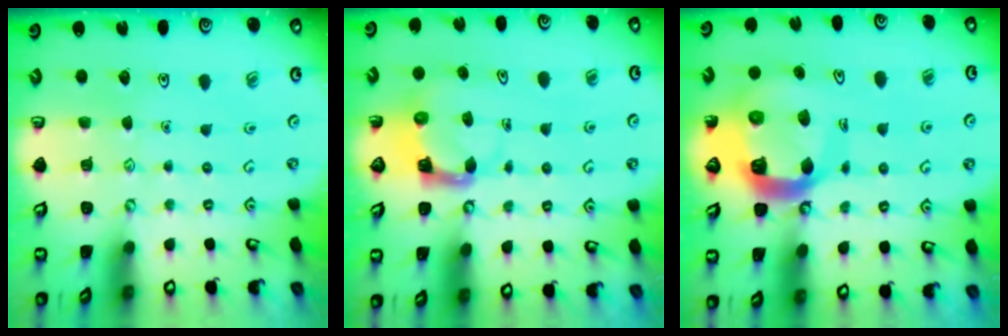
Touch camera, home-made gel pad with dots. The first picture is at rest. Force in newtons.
{"total": 3.9, "press": 3.8, "slide": 0.7}
{"total": 14.8, "press": 14.6, "slide": 1.8}